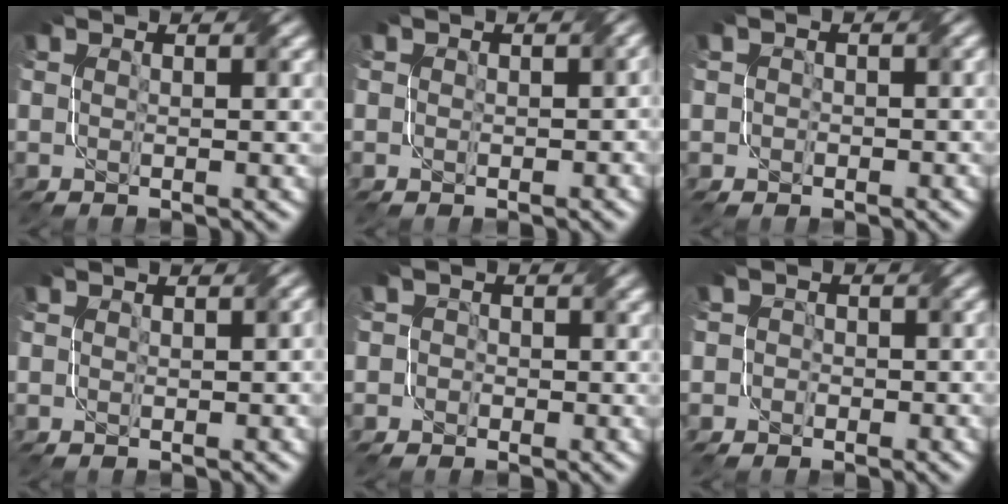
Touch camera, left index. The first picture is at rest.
{"total": 1.8, "force": [0.1, 1.6, 0.8], "torque": [-0.002, -0.005, -0.003]}
{"total": 1.4, "force": [0.0, 1.4, 0.3], "torque": [0.006, 0.000, -0.004]}
{"total": 0.7, "force": [0.2, 0.6, 0.4], "torque": [-0.006, -0.001, 0.003]}
{"total": 3.2, "force": [-0.2, 3.1, 0.6], "torque": [0.008, 0.016, -0.035]}
{"total": 3.2, "force": [-0.5, 3.1, 0.7], "torque": [0.008, 0.013, -0.036]}